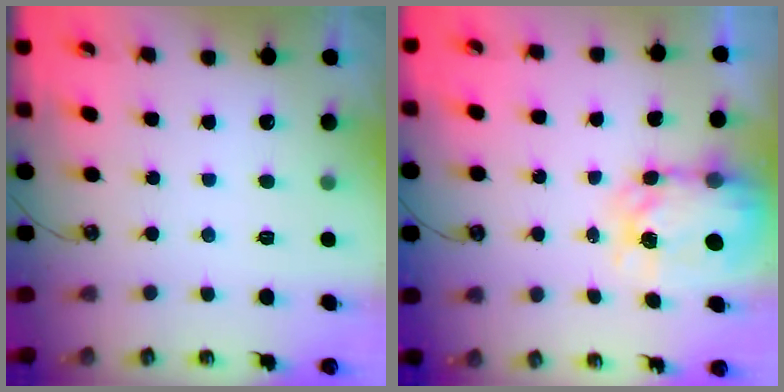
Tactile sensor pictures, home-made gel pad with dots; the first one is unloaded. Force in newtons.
{"total": 6.8, "press": 6.8, "slide": 0.6}